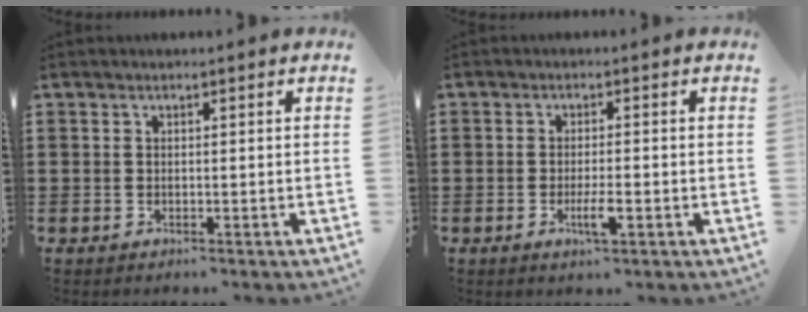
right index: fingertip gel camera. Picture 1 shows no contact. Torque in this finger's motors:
{"motor_torque": [1.20, 0.42, 0.17, 0.04]}